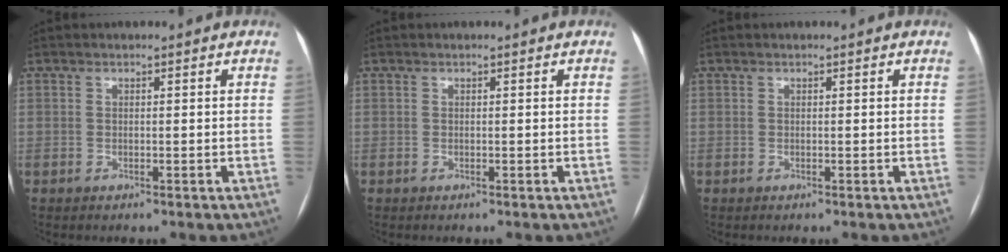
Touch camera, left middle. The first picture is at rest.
{"total": 0.0}
{"total": 0.0}